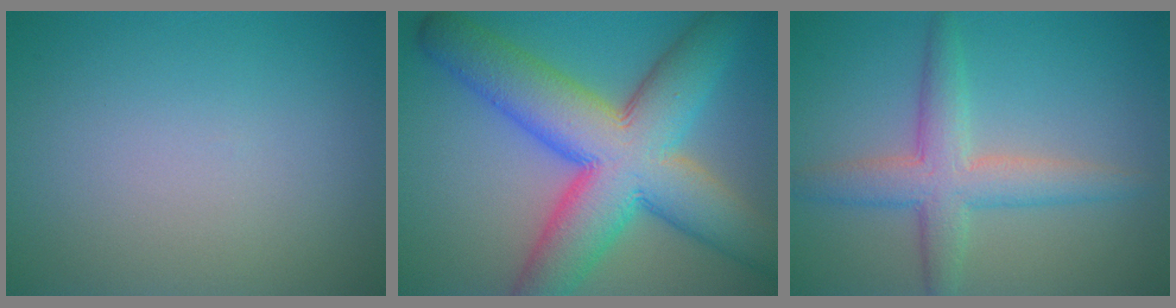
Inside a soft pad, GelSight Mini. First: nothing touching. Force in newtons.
{"total": 13.2, "press": 13.2, "slide": 0.4}
{"total": 4.5, "press": 4.5, "slide": 0.1}